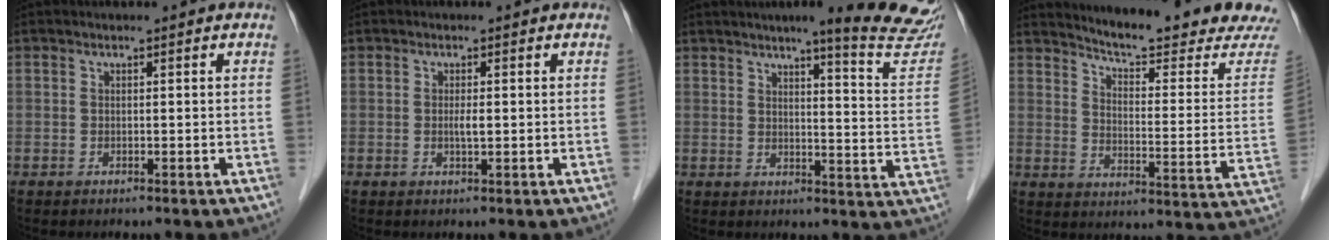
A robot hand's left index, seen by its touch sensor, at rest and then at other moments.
{"total": 1.3, "force": [-0.1, 0.2, 1.3], "torque": [-0.027, -0.003, -0.003]}
{"total": 15.6, "force": [13.6, -0.4, 7.5], "torque": [-0.086, -0.078, 0.143]}
{"total": 18.7, "force": [17.8, -0.8, 5.5], "torque": [-0.090, -0.108, 0.220]}